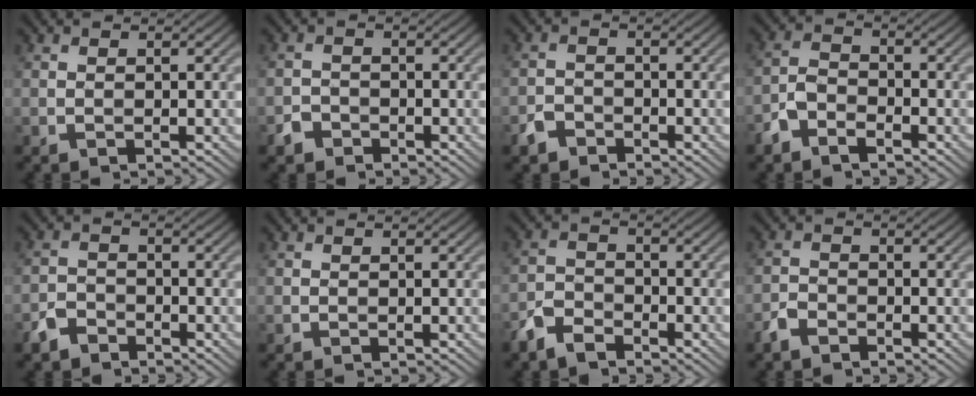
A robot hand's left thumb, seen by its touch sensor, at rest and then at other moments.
{"total": 2.2, "force": [-1.5, 1.4, 0.6], "torque": [-0.010, 0.000, -0.035]}
{"total": 2.7, "force": [-2.0, 1.6, 0.8], "torque": [-0.015, -0.002, -0.049]}
{"total": 3.9, "force": [-2.7, 2.0, 1.9], "torque": [-0.040, 0.000, -0.066]}
{"total": 3.3, "force": [-2.6, 1.8, 1.0], "torque": [-0.022, -0.002, -0.061]}
{"total": 0.0}
{"total": 4.7, "force": [-3.6, 2.2, 2.0], "torque": [-0.042, -0.006, -0.083]}
{"total": 2.5, "force": [-2.0, 1.2, 1.0], "torque": [-0.019, -0.001, -0.049]}